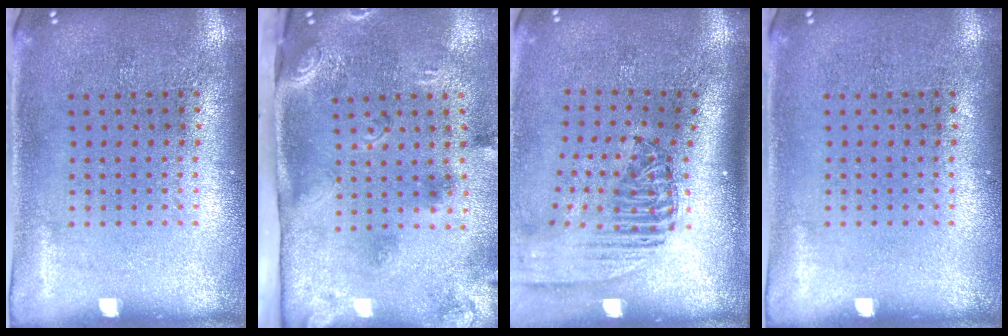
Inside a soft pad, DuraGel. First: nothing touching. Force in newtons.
{"total": 3.0, "press": 1.9, "slide": 2.3}
{"total": 2.4, "press": 1.8, "slide": 1.6}
{"total": 0.0}